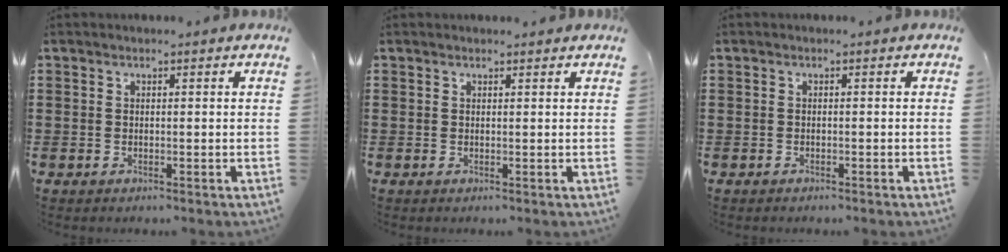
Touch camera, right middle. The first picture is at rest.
{"total": 0.5, "force": [0.5, 0.0, 0.1], "torque": [-0.004, -0.002, 0.010]}
{"total": 0.6, "force": [-0.6, 0.1, 0.1], "torque": [-0.003, -0.002, -0.011]}